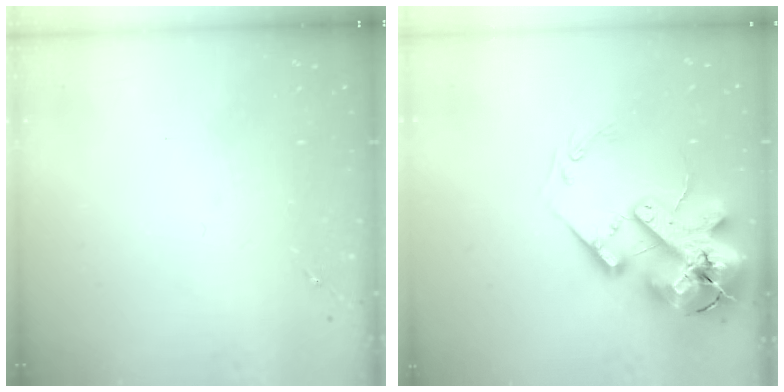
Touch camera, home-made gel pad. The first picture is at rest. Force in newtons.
{"total": 20.9, "press": 20.6, "slide": 3.4}